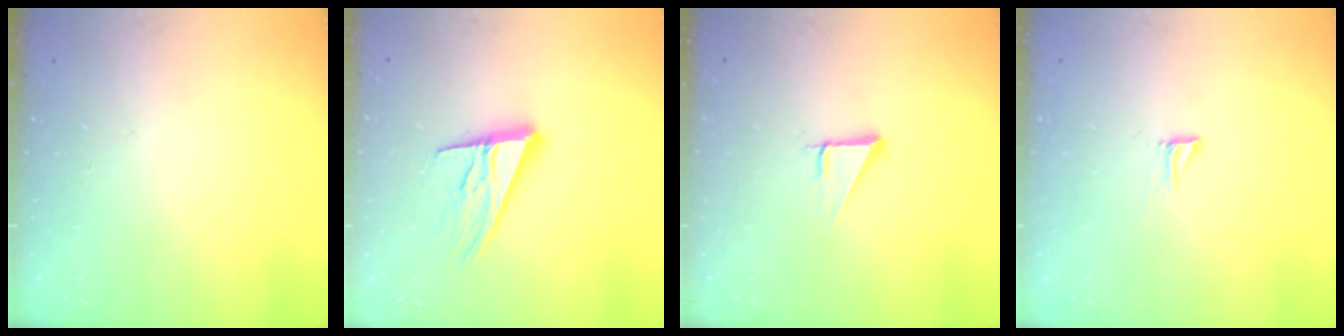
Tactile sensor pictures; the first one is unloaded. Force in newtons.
{"total": 14.9, "press": 14.6, "slide": 2.9}
{"total": 3.0, "press": 3.0, "slide": 0.1}
{"total": 4.2, "press": 4.2, "slide": 0.2}